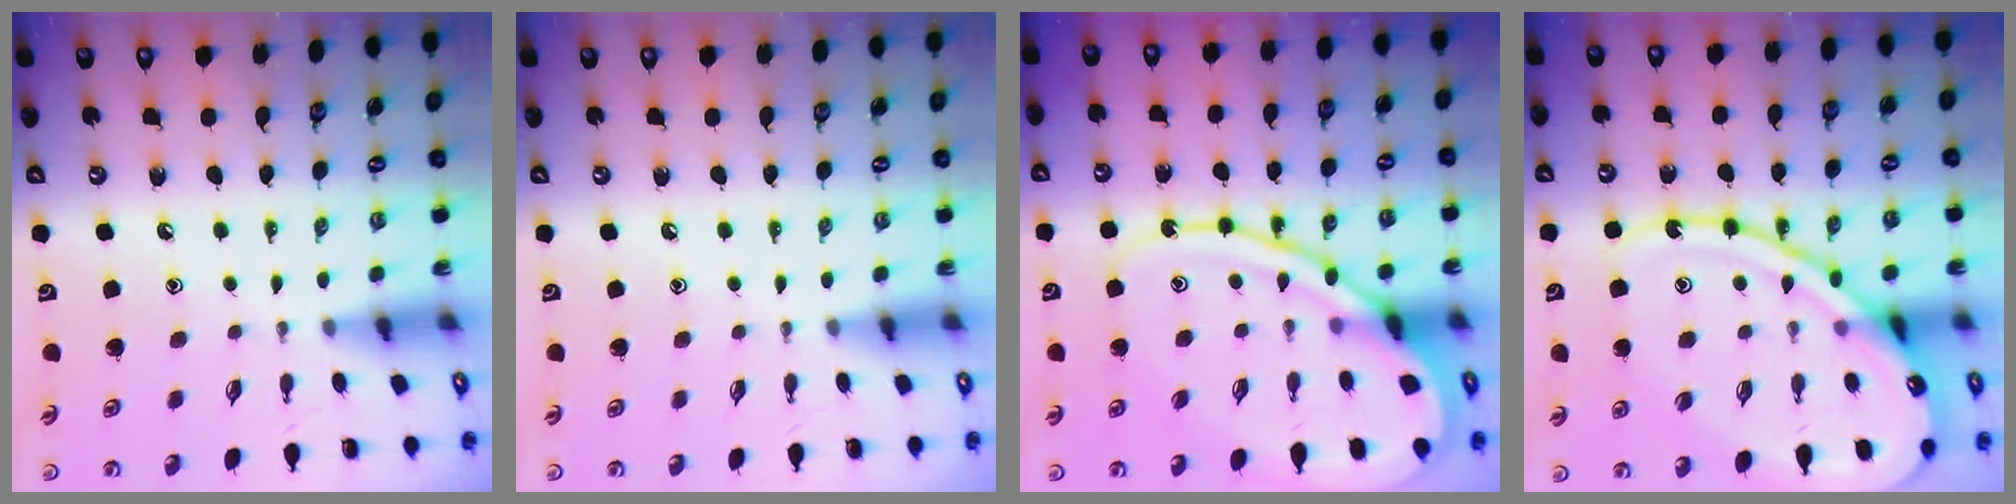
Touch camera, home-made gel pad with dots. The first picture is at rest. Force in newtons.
{"total": 0.0}
{"total": 16.6, "press": 16.6, "slide": 1.2}
{"total": 18.1, "press": 18.0, "slide": 1.6}